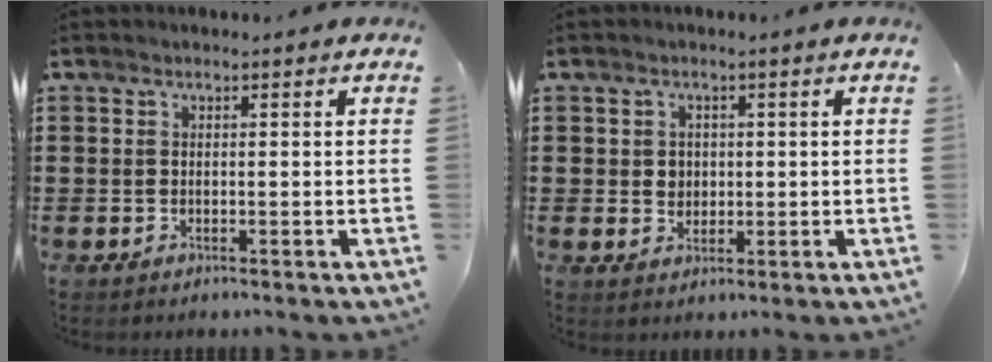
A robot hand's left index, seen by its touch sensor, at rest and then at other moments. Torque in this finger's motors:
{"motor_torque": [0.69, 0.31, 0.22, 0.05]}